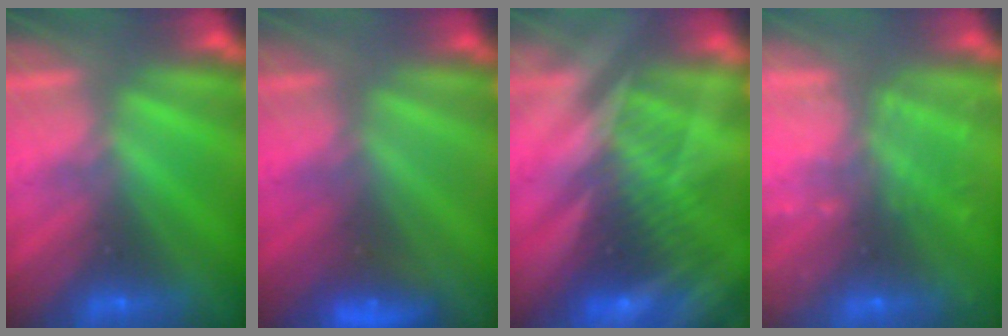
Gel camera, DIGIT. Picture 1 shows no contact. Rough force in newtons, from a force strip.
{"total": 3.0}
{"total": 2.9}
{"total": 9.1}